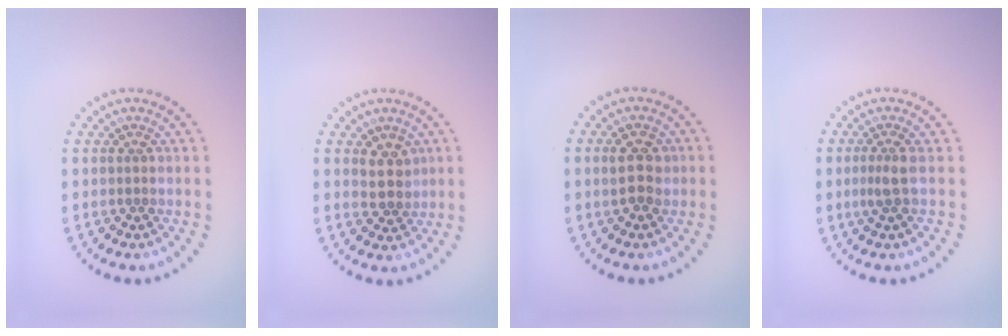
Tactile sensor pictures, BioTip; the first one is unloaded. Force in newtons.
{"total": 2.3, "press": 2.0, "slide": 1.1}
{"total": 2.6, "press": 2.6, "slide": 0.3}
{"total": 1.7, "press": 1.3, "slide": 1.1}